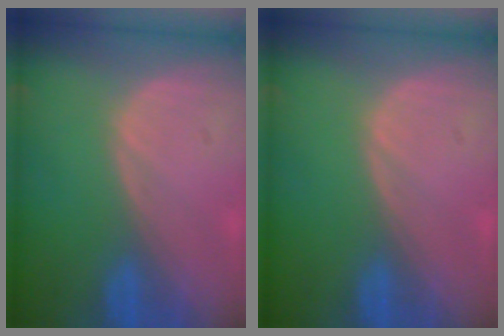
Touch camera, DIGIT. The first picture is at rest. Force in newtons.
{"total": 0.0}